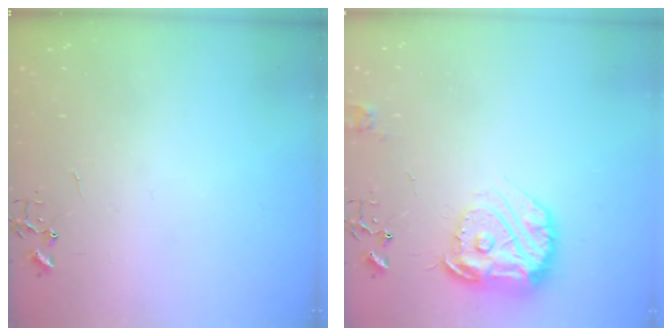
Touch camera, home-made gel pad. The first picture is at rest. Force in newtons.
{"total": 17.2, "press": 17.1, "slide": 1.4}